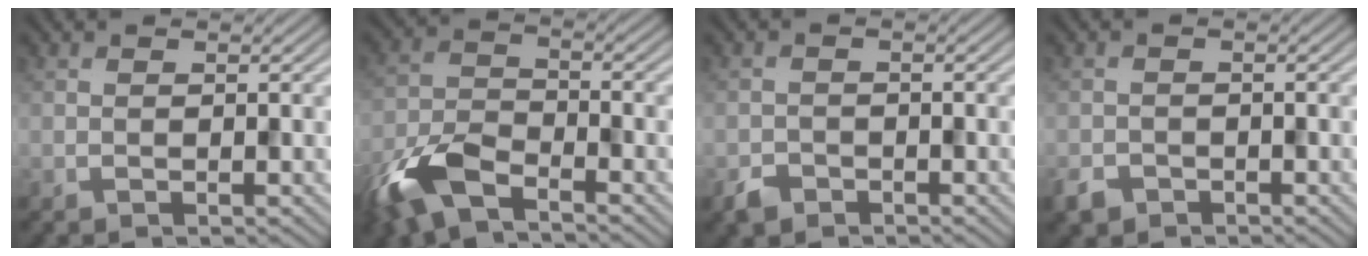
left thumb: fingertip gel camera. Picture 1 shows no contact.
{"total": 9.1, "force": [-6.2, 3.6, 5.7], "torque": [-0.129, -0.014, -0.140]}
{"total": 2.1, "force": [-1.6, 1.2, 0.6], "torque": [-0.011, -0.001, -0.036]}
{"total": 2.2, "force": [-1.6, 1.4, 0.6], "torque": [-0.015, -0.006, -0.039]}